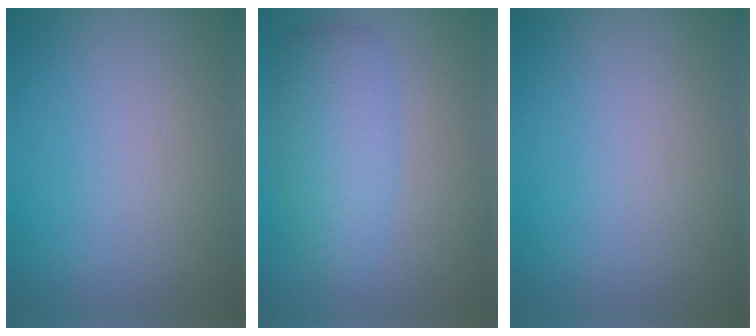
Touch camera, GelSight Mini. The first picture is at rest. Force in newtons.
{"total": 4.5, "press": 4.5, "slide": 0.1}
{"total": 0.0}